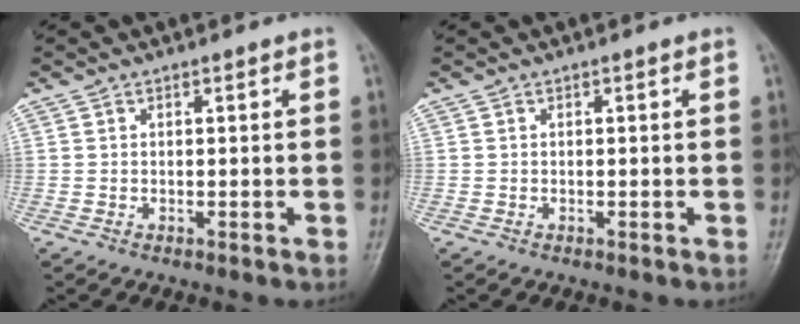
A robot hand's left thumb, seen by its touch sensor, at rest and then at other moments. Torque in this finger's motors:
{"motor_torque": [0.06, 0.04, -0.01, -0.02, 0.00]}